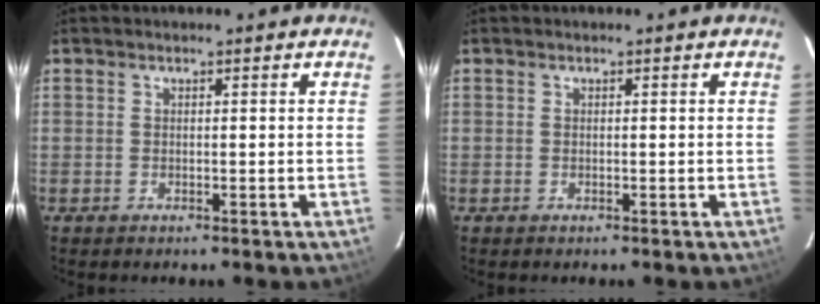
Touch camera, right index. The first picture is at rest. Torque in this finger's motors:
{"motor_torque": [0.00, 0.00, 0.00, 0.00]}